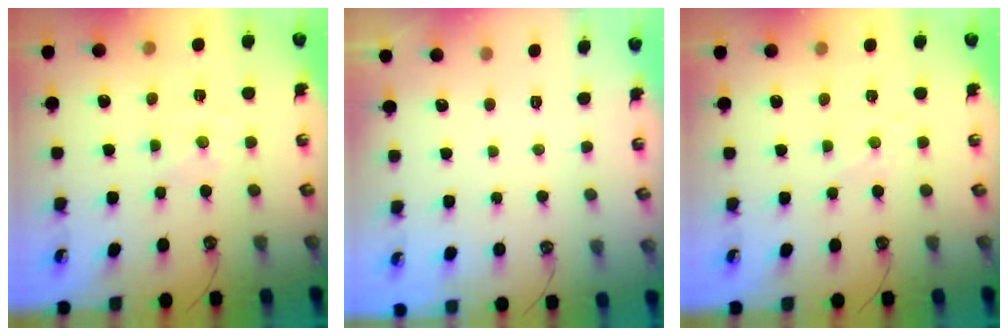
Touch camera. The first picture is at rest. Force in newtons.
{"total": 0.0}
{"total": 1.9, "press": 1.9, "slide": 0.5}